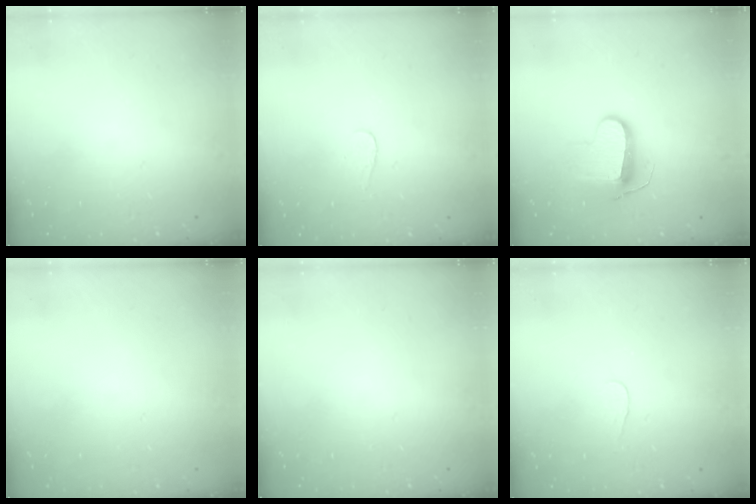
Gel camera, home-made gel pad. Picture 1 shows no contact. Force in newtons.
{"total": 3.0, "press": 3.0, "slide": 0.3}
{"total": 9.9, "press": 9.9, "slide": 0.3}
{"total": 0.6, "press": 0.6, "slide": 0.2}
{"total": 0.0}
{"total": 2.8, "press": 2.7, "slide": 0.3}